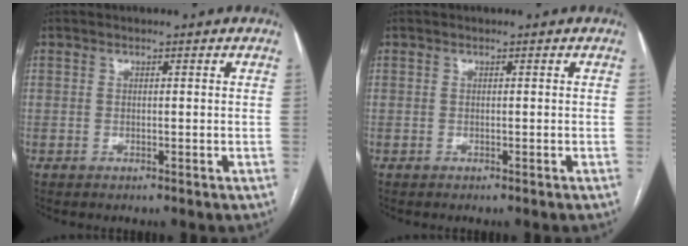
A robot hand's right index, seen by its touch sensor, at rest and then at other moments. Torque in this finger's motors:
{"motor_torque": [0.05, -0.26, 0.00, 0.02]}